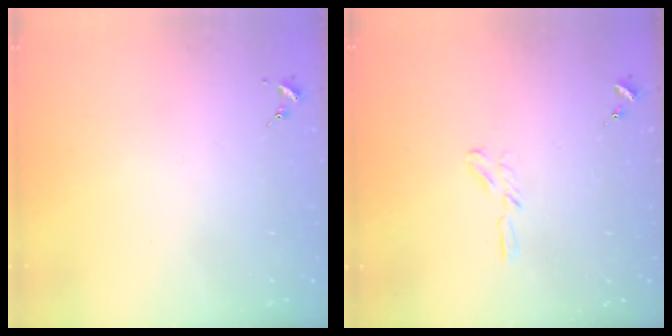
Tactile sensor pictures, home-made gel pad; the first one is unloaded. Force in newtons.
{"total": 3.8, "press": 3.8, "slide": 0.3}